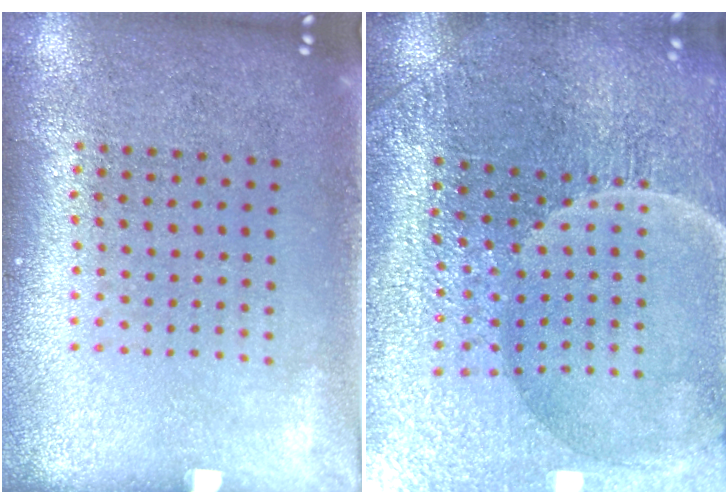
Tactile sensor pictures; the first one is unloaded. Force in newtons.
{"total": 4.4, "press": 4.4, "slide": 0.8}